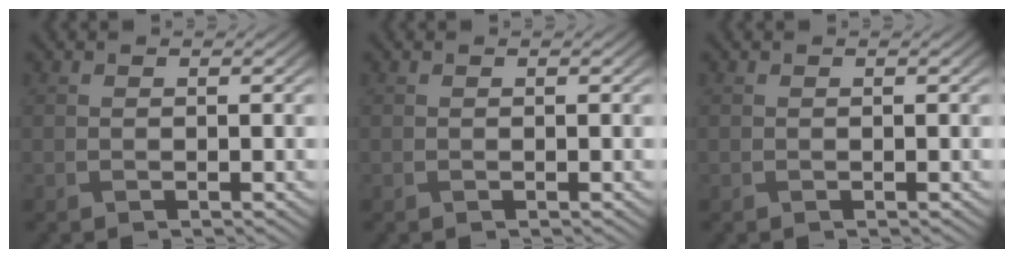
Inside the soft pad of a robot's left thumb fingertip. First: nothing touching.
{"total": 0.0}
{"total": 0.0}